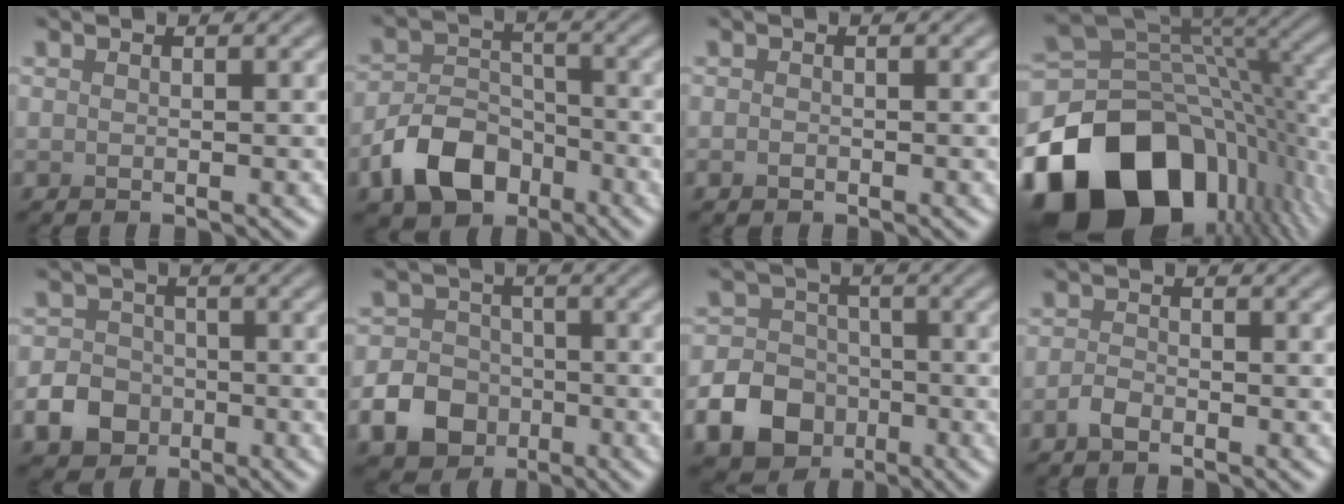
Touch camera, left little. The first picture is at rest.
{"total": 6.4, "force": [-3.5, 4.2, 3.4], "torque": [-0.060, -0.003, -0.071]}
{"total": 0.6, "force": [-0.3, 0.4, 0.3], "torque": [-0.005, -0.002, -0.007]}
{"total": 18.0, "force": [-8.0, 11.7, 11.1], "torque": [-0.224, -0.015, -0.144]}
{"total": 4.2, "force": [-1.8, 3.5, 1.6], "torque": [-0.028, 0.002, -0.043]}
{"total": 7.6, "force": [-3.3, 6.3, 2.6], "torque": [-0.038, -0.019, -0.086]}
{"total": 11.4, "force": [-4.8, 9.7, 3.5], "torque": [-0.066, -0.038, -0.109]}
{"total": 1.4, "force": [-0.9, 0.7, 0.8], "torque": [-0.019, 0.003, -0.021]}